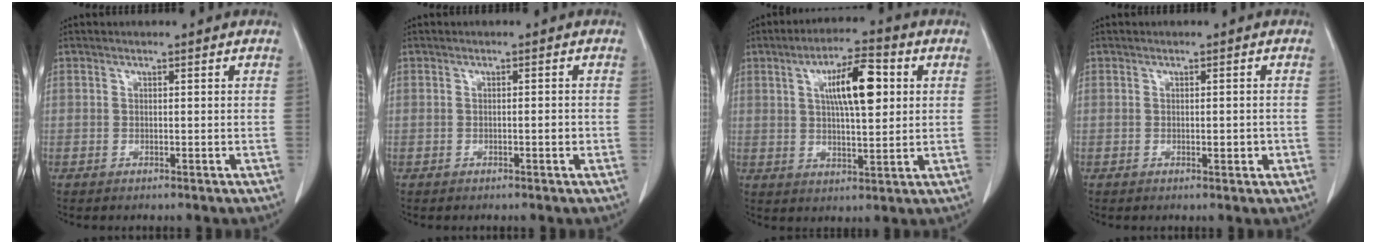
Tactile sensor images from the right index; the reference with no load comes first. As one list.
[{"total": 1.0, "force": [-0.3, 0.2, 0.9], "torque": [-0.013, 0.002, -0.004]}, {"total": 10.2, "force": [2.8, 2.5, 9.4], "torque": [-0.161, 0.013, 0.047]}, {"total": 1.6, "force": [-0.4, 0.6, 1.4], "torque": [-0.019, 0.000, -0.002]}]